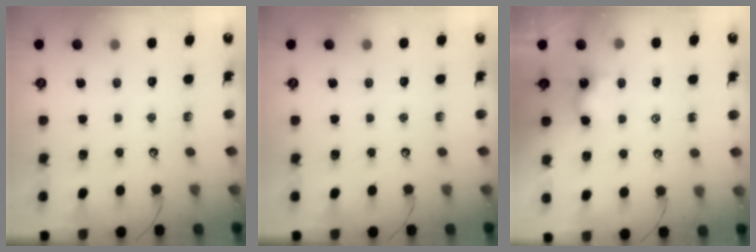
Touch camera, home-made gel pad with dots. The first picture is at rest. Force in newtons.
{"total": 0.0}
{"total": 3.5, "press": 3.4, "slide": 0.6}